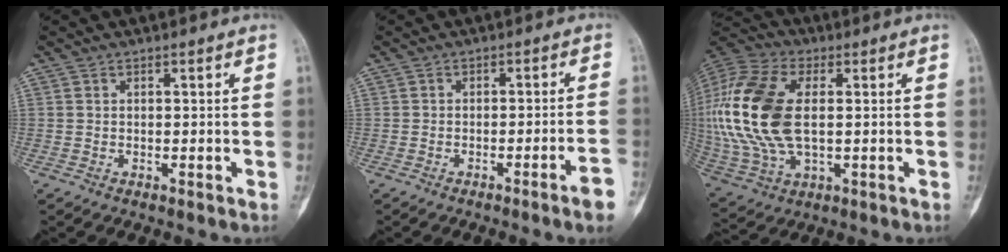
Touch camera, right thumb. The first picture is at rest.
{"total": 4.9, "force": [-2.7, -0.3, 4.1], "torque": [-0.058, 0.017, -0.037]}
{"total": 22.5, "force": [1.6, 12.6, 18.6], "torque": [-0.423, -0.001, 0.030]}